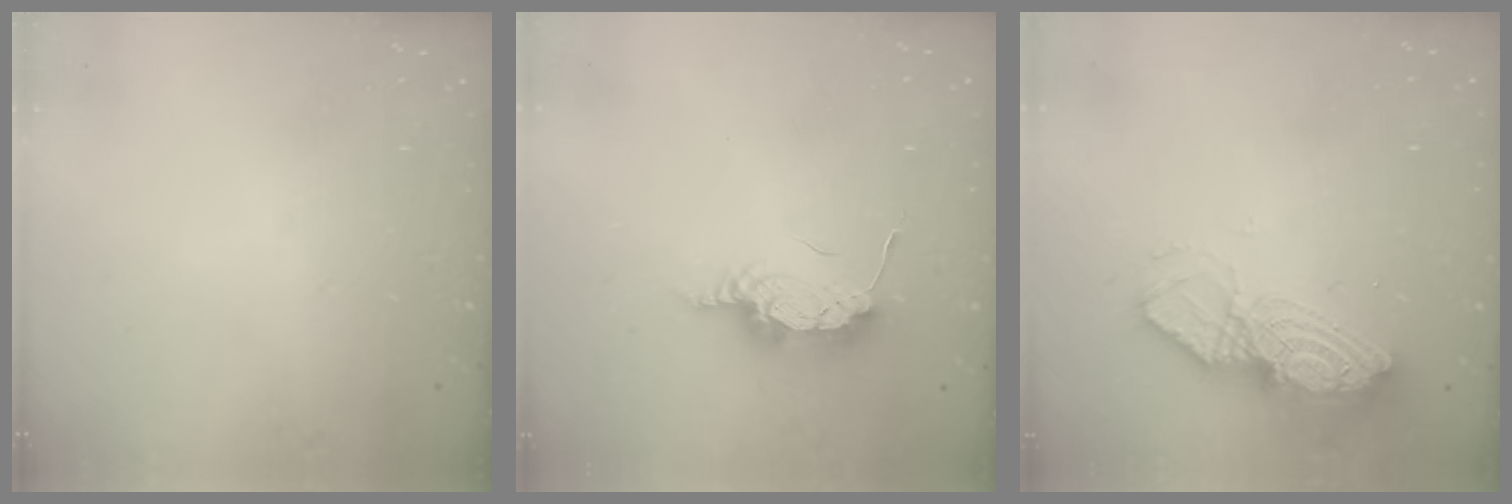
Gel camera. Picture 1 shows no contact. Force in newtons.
{"total": 7.8, "press": 7.6, "slide": 1.6}
{"total": 13.0, "press": 12.9, "slide": 1.7}